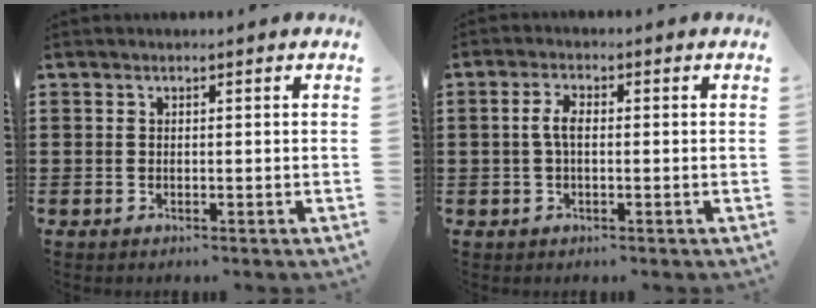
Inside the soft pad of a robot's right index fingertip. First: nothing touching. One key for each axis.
{"total": 3.3, "fx": -0.1, "fy": 1.4, "fz": 3.0, "tx": -0.072, "ty": -0.001, "tz": -0.008}